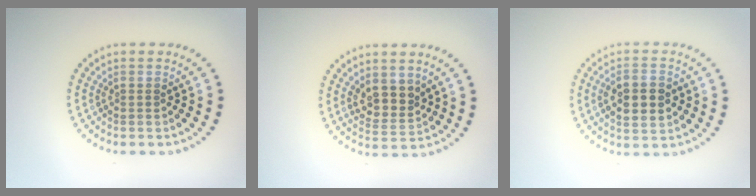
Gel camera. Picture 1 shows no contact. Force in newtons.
{"total": 3.0, "press": 2.6, "slide": 1.4}
{"total": 4.1, "press": 4.1, "slide": 0.2}